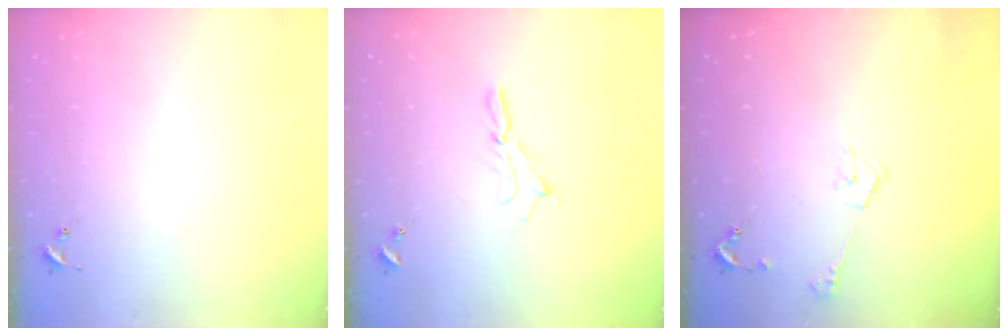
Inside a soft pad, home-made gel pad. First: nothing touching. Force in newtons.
{"total": 5.8, "press": 5.8, "slide": 0.3}
{"total": 5.4, "press": 5.4, "slide": 0.7}